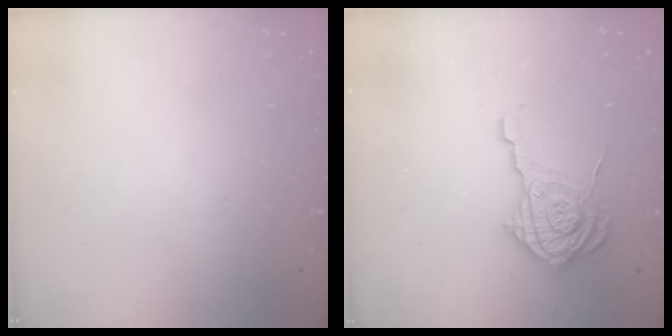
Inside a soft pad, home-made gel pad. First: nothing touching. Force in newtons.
{"total": 13.9, "press": 13.8, "slide": 1.7}